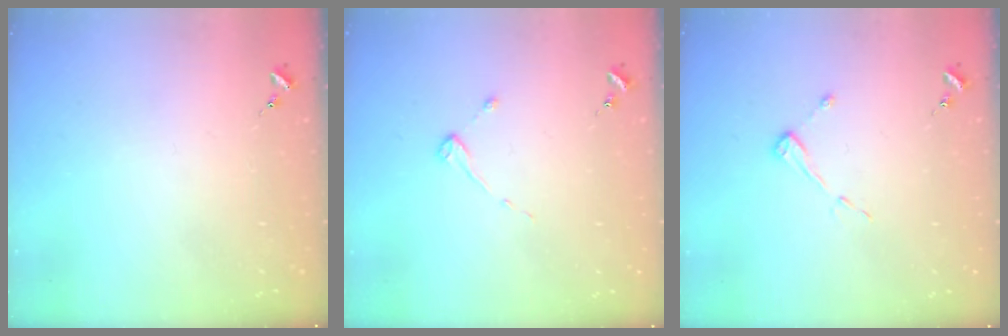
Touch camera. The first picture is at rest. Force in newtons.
{"total": 2.6, "press": 2.5, "slide": 0.4}
{"total": 4.3, "press": 4.3, "slide": 0.5}